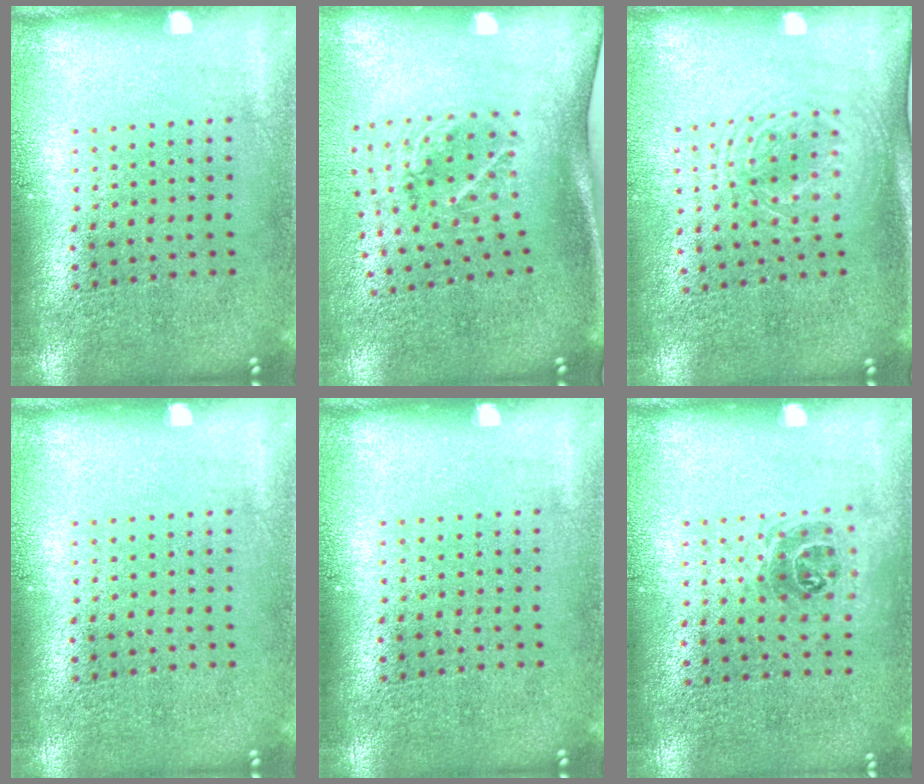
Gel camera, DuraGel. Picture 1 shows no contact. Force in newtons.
{"total": 2.1, "press": 1.3, "slide": 1.6}
{"total": 1.7, "press": 1.4, "slide": 1.1}
{"total": 0.0}
{"total": 0.0}
{"total": 0.9, "press": 0.8, "slide": 0.5}